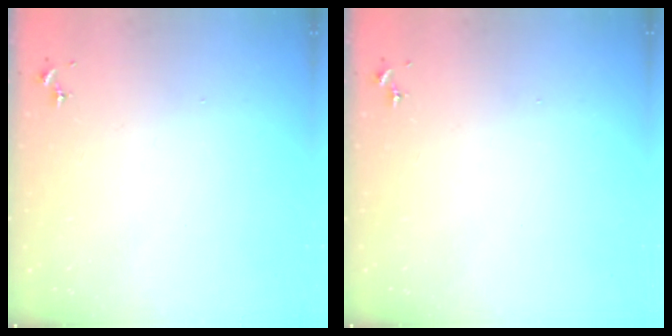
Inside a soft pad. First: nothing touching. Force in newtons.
{"total": 0.0}